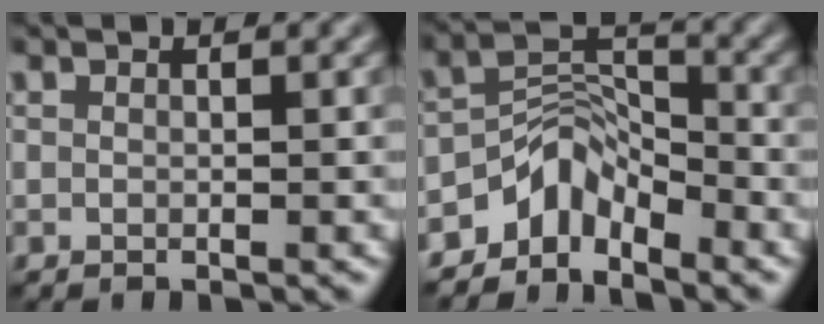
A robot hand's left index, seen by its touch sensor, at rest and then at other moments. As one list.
[{"total": 3.8, "force": [-3.2, 1.8, 1.2], "torque": [-0.009, 0.009, -0.066]}]